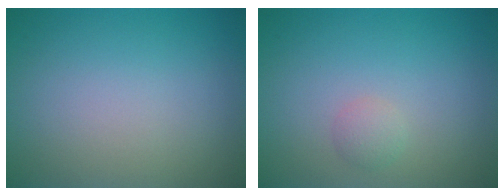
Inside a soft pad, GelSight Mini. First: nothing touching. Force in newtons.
{"total": 1.1, "press": 1.1, "slide": 0.0}